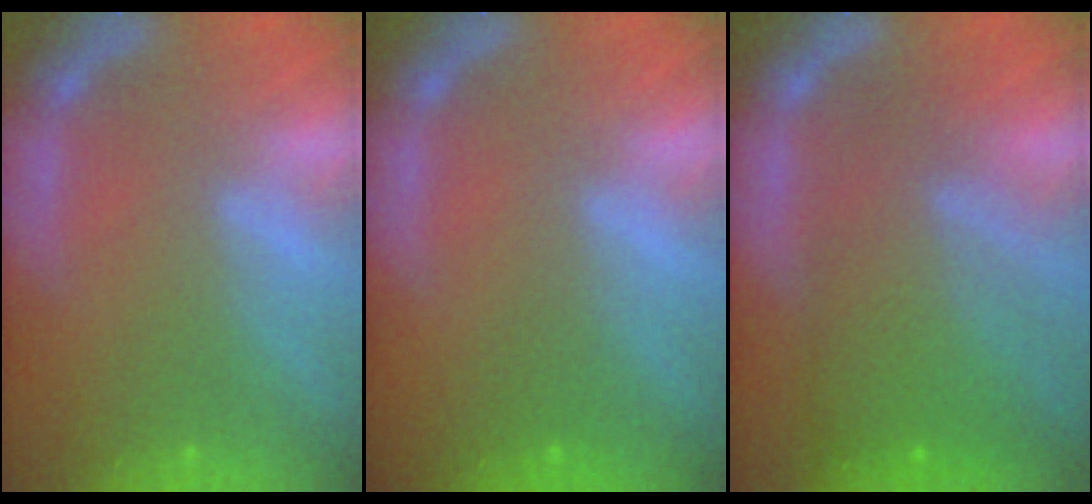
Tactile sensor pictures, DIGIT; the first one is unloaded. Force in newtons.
{"total": 0.9}
{"total": 8.1}